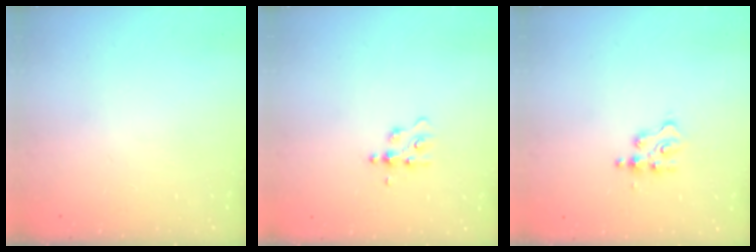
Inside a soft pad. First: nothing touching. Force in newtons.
{"total": 4.8, "press": 4.7, "slide": 0.5}
{"total": 3.1, "press": 3.1, "slide": 0.5}